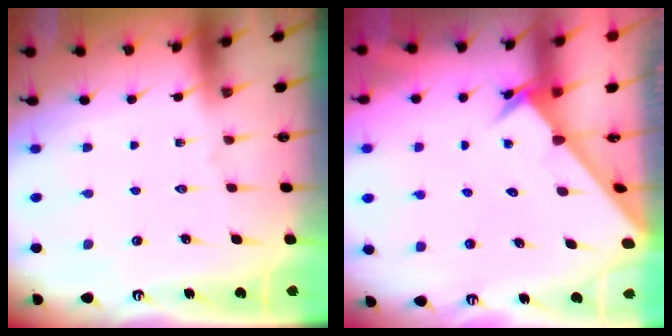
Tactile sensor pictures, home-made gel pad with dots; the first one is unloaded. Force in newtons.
{"total": 2.5, "press": 2.5, "slide": 0.2}